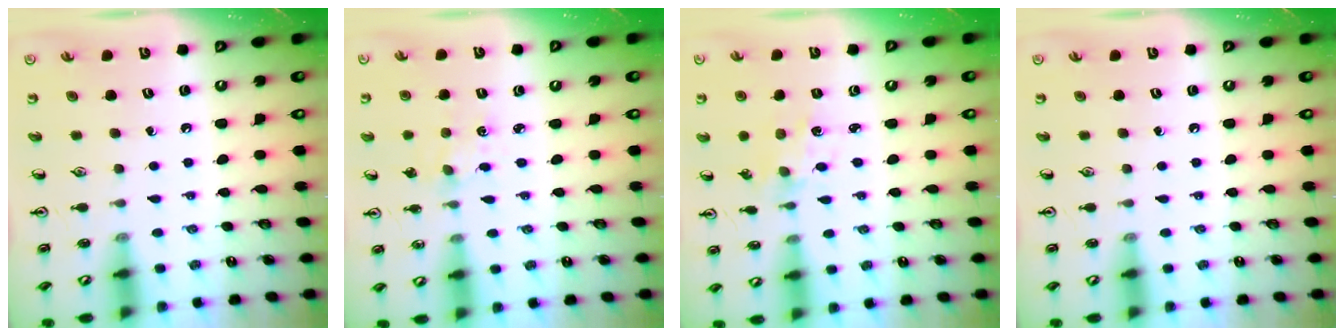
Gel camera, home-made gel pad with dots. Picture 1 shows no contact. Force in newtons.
{"total": 3.1, "press": 3.1, "slide": 0.4}
{"total": 1.5, "press": 1.5, "slide": 0.1}
{"total": 0.0}